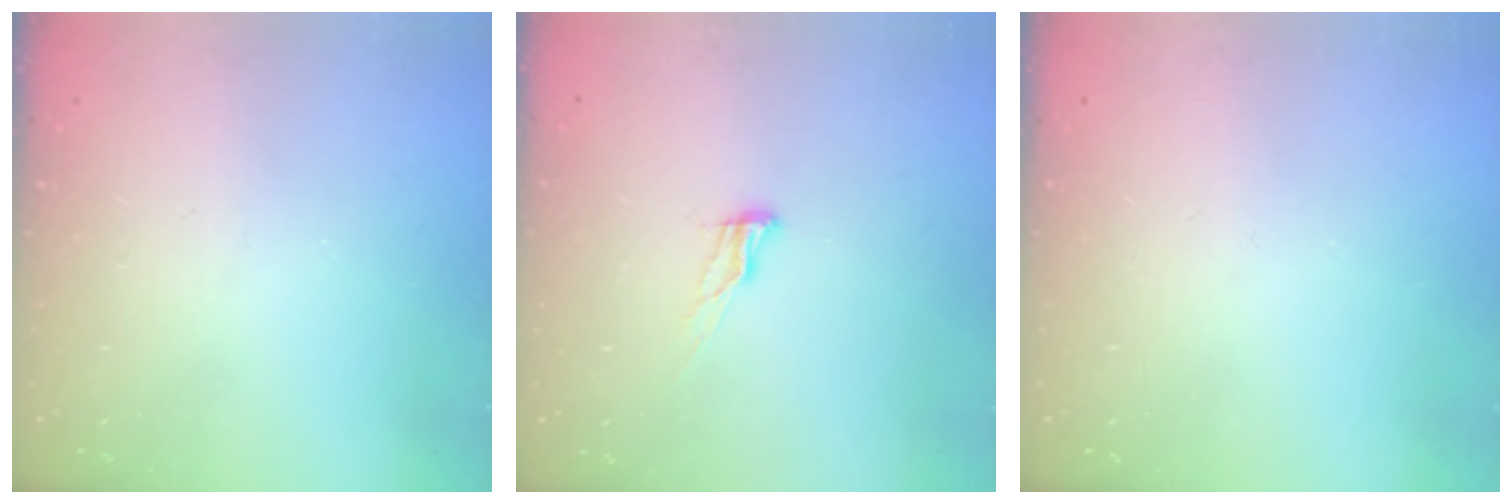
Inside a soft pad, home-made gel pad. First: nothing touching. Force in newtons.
{"total": 6.5, "press": 6.5, "slide": 0.7}
{"total": 0.0}